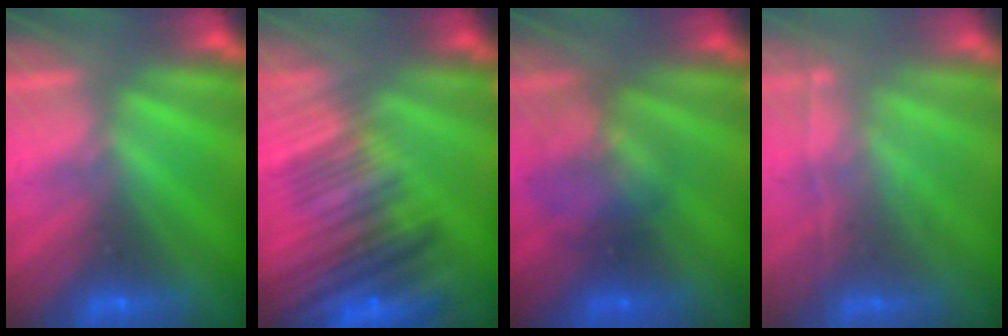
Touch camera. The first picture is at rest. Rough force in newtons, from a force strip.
{"total": 7.4}
{"total": 2.3}
{"total": 1.8}